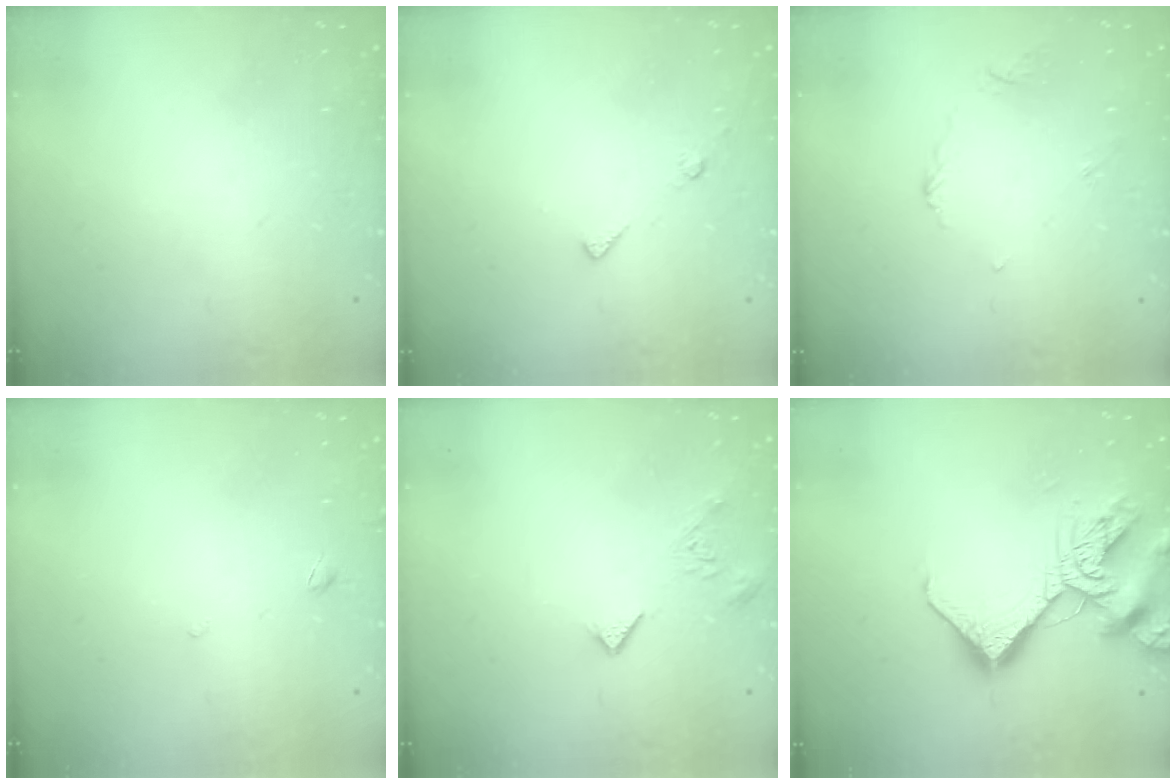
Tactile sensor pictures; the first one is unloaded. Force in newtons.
{"total": 6.5, "press": 6.5, "slide": 0.7}
{"total": 4.0, "press": 4.0, "slide": 0.7}
{"total": 2.1, "press": 2.1, "slide": 0.5}
{"total": 3.0, "press": 2.9, "slide": 0.4}
{"total": 12.8, "press": 12.7, "slide": 1.4}